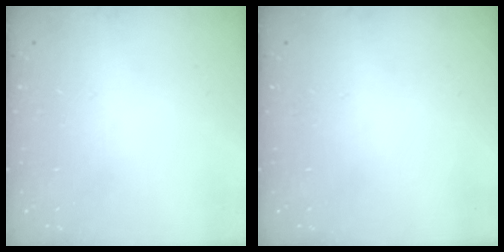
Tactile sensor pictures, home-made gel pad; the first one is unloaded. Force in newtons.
{"total": 0.0}